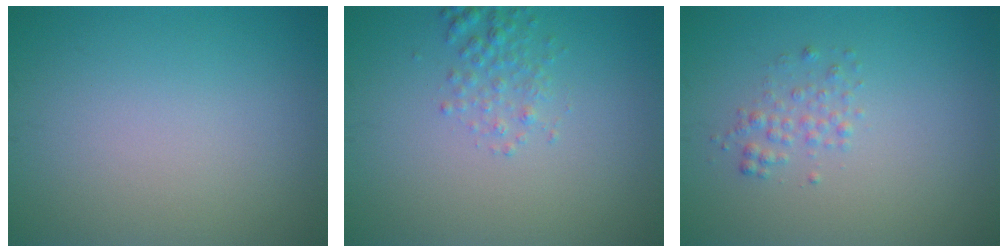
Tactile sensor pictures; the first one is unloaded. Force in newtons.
{"total": 1.7, "press": 1.7, "slide": 0.1}
{"total": 1.4, "press": 1.4, "slide": 0.0}